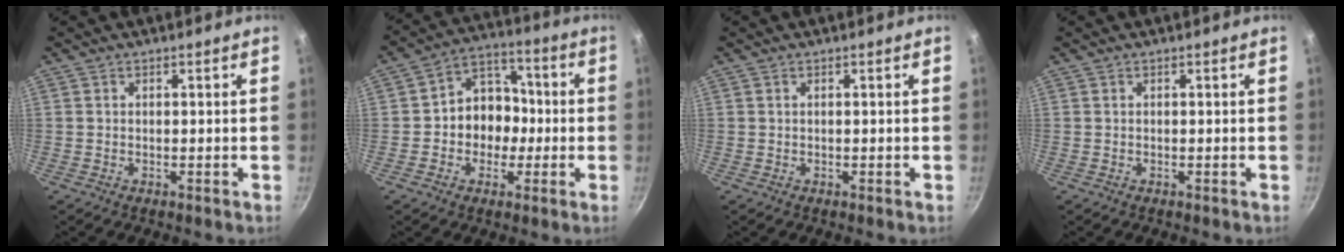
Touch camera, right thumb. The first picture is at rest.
{"total": 10.8, "force": [-1.2, 9.2, 5.6], "torque": [-0.030, 0.035, -0.035]}
{"total": 0.0}
{"total": 0.0}